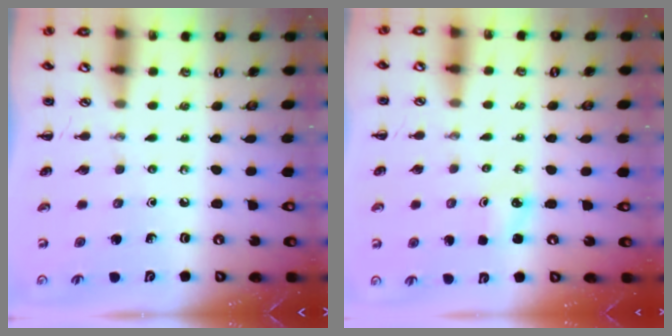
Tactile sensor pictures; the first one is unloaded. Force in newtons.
{"total": 2.5, "press": 2.4, "slide": 0.8}